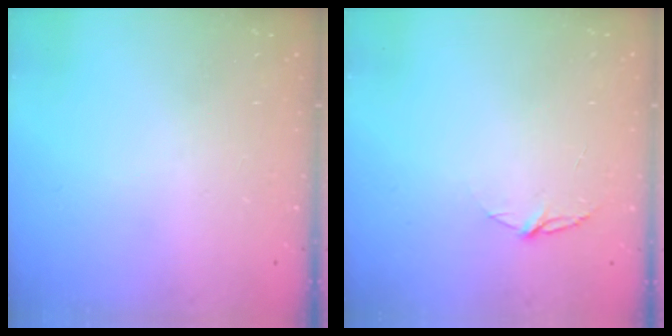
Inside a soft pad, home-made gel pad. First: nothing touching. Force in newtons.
{"total": 4.8, "press": 4.8, "slide": 0.5}